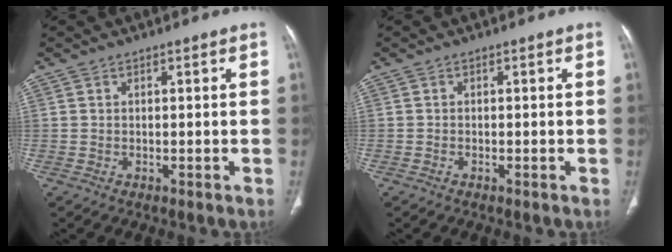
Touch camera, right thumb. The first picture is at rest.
{"total": 0.0}